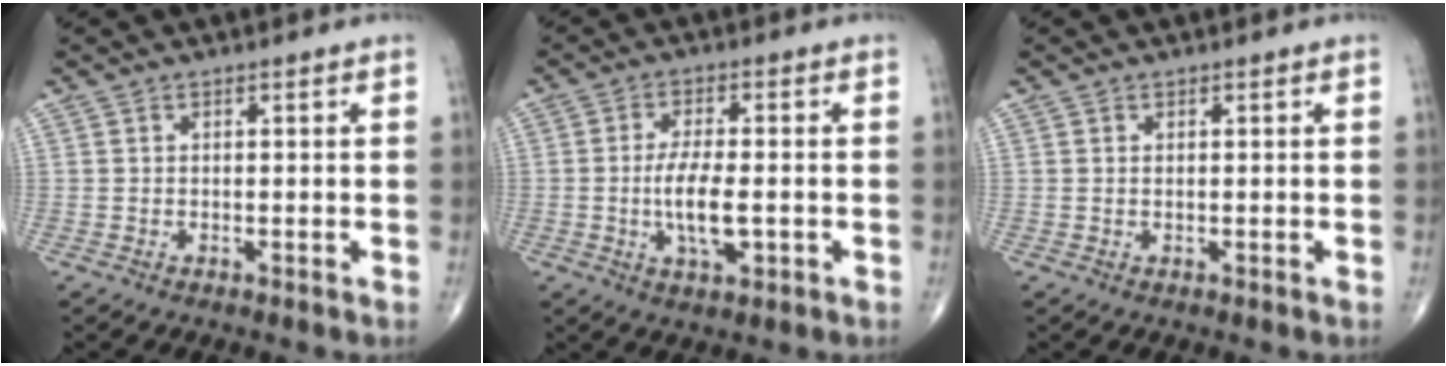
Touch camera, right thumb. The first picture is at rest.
{"total": 7.6, "force": [-1.3, 3.0, 6.9], "torque": [-0.131, -0.003, -0.023]}
{"total": 0.0}